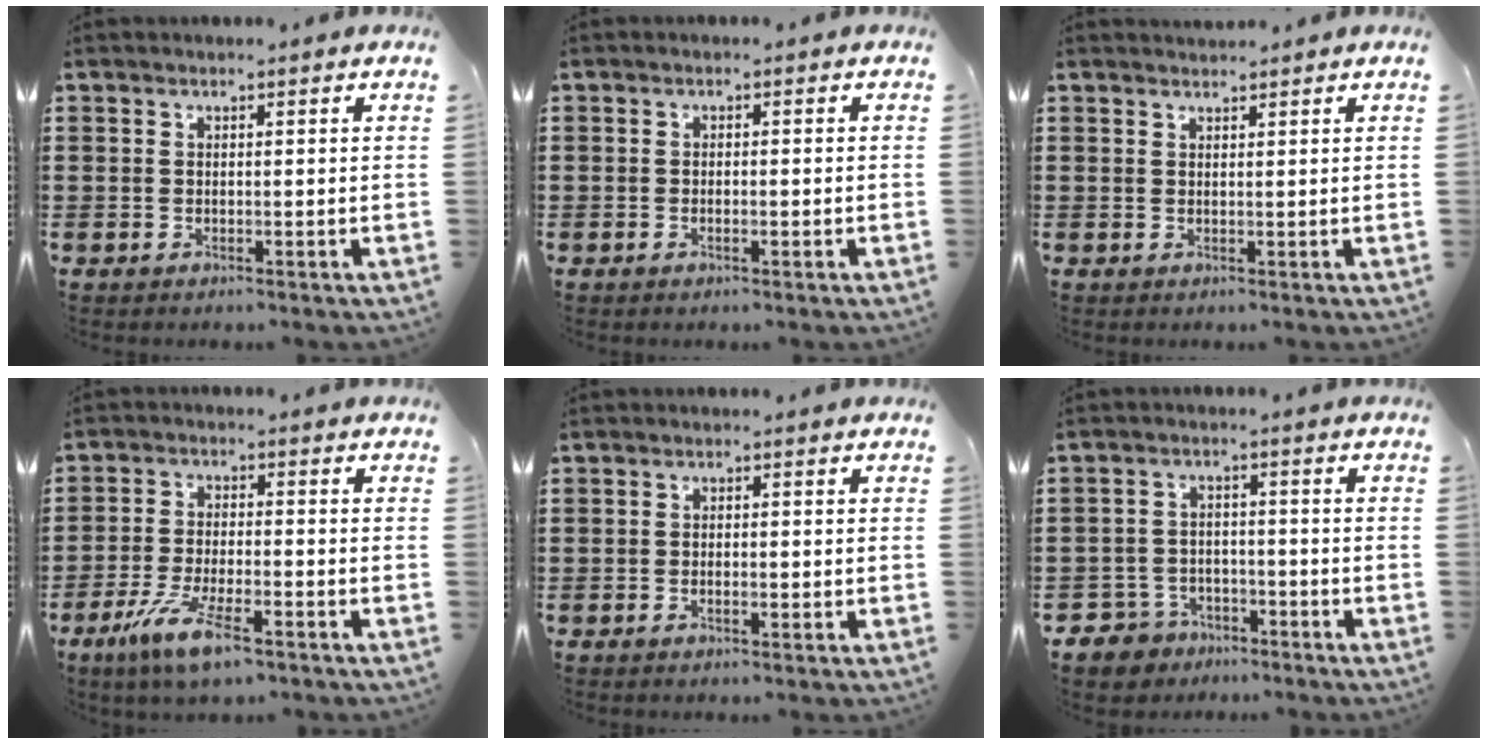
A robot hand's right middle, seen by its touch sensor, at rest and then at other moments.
{"total": 0.8, "force": [-0.4, 0.1, 0.7], "torque": [-0.014, -0.003, -0.006]}
{"total": 1.2, "force": [1.2, 0.0, -0.1], "torque": [-0.002, -0.003, 0.023]}
{"total": 7.9, "force": [-4.8, 1.7, 6.0], "torque": [-0.132, -0.010, -0.091]}
{"total": 1.3, "force": [-0.5, 0.4, 1.1], "torque": [-0.021, -0.001, -0.010]}
{"total": 4.0, "force": [-3.6, 1.7, 0.1], "torque": [-0.027, 0.001, -0.082]}